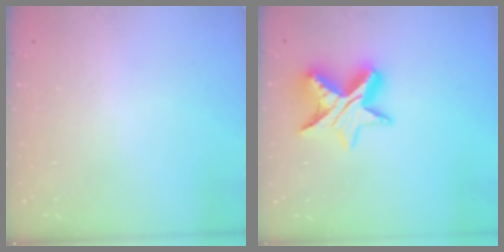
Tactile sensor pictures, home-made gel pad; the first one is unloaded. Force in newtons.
{"total": 10.8, "press": 10.8, "slide": 0.7}